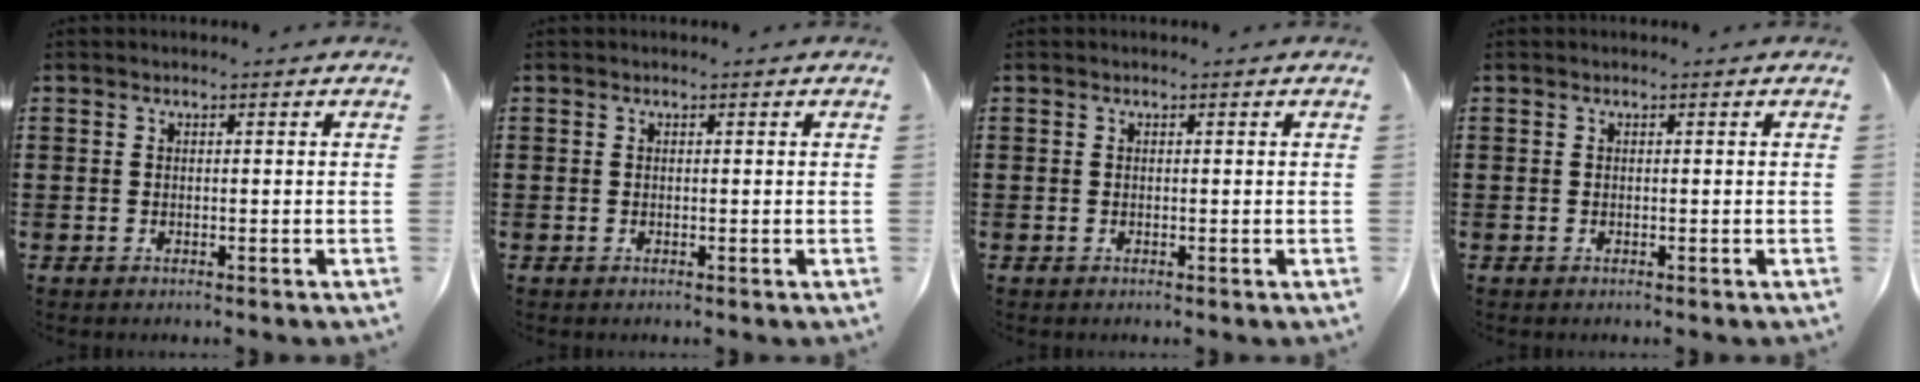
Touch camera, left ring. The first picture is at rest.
{"total": 0.0}
{"total": 0.0}
{"total": 0.0}